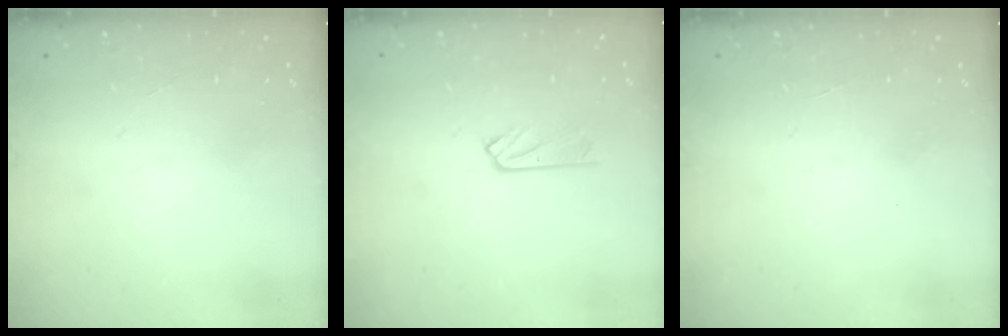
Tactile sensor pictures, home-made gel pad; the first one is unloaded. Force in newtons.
{"total": 2.5, "press": 2.5, "slide": 0.3}
{"total": 0.0}